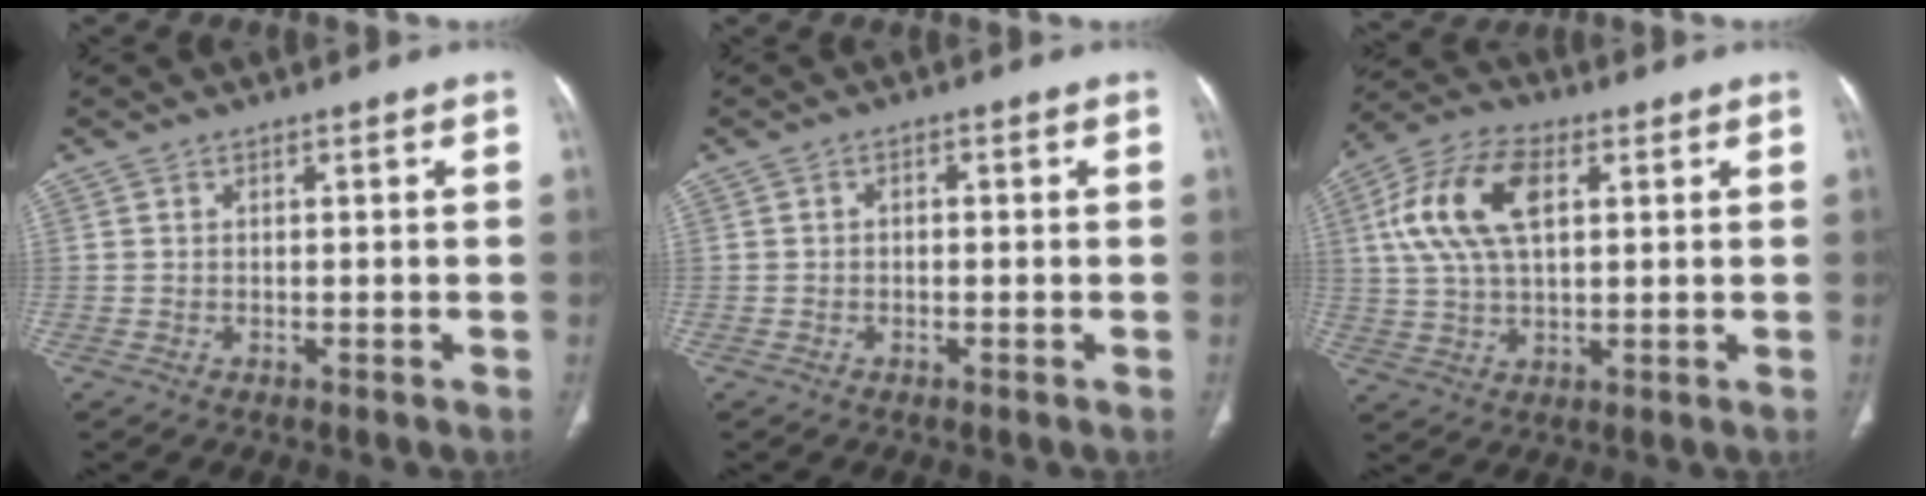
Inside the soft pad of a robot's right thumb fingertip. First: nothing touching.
{"total": 0.9, "force": [-0.1, 0.6, 0.6], "torque": [-0.006, 0.003, -0.006]}
{"total": 13.8, "force": [3.8, 7.4, 11.0], "torque": [-0.224, 0.013, 0.071]}